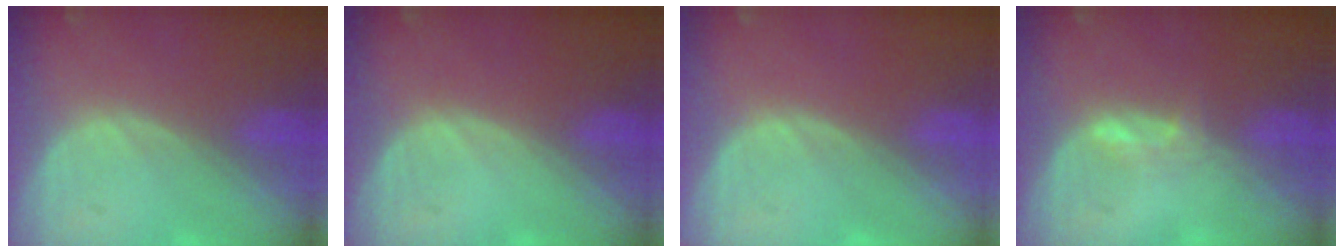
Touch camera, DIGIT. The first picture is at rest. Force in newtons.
{"total": 0.0}
{"total": 0.0}
{"total": 1.7, "press": 1.7, "slide": 0.6}